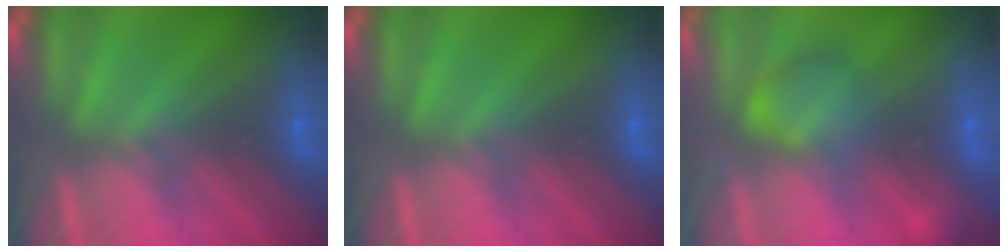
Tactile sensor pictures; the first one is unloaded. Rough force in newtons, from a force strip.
{"total": 0.0}
{"total": 2.4}